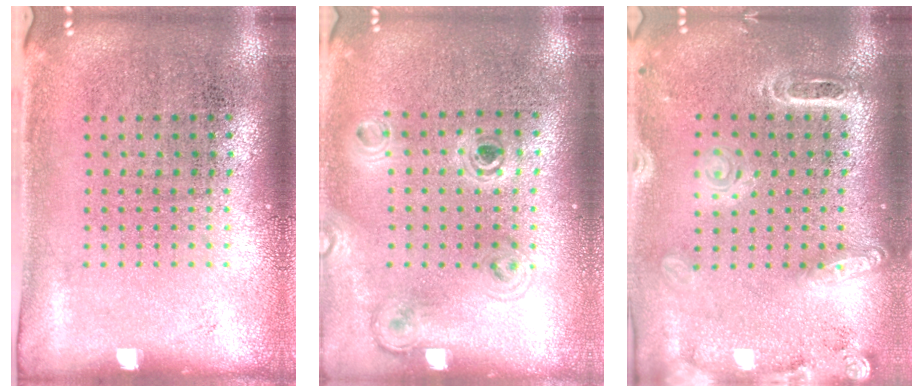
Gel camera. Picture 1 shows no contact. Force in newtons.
{"total": 1.1, "press": 1.1, "slide": 0.3}
{"total": 2.1, "press": 1.8, "slide": 1.0}